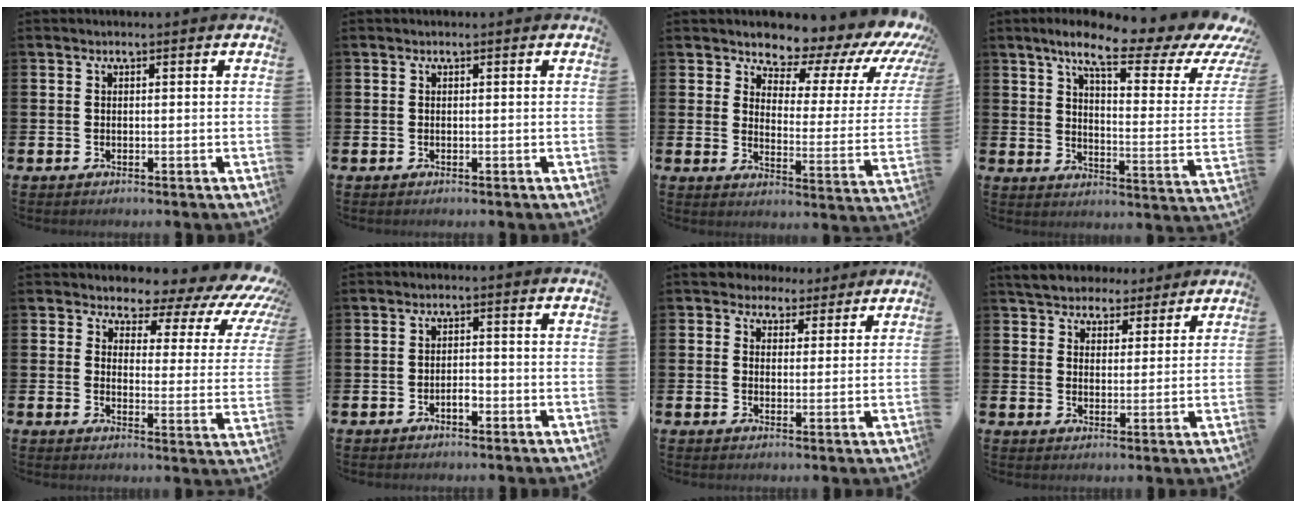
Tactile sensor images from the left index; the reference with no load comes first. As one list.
[{"total": 0.0}, {"total": 6.8, "force": [6.3, 2.2, 1.2], "torque": [-0.030, -0.071, 0.098]}, {"total": 9.6, "force": [6.9, 2.1, 6.3], "torque": [-0.111, -0.052, 0.101]}, {"total": 4.4, "force": [3.4, 2.3, 1.6], "torque": [-0.022, -0.046, 0.042]}, {"total": 1.6, "force": [-0.9, 0.7, 1.2], "torque": [-0.011, -0.003, -0.020]}, {"total": 3.9, "force": [3.2, 2.2, -0.1], "torque": [-0.007, -0.013, 0.054]}, {"total": 5.5, "force": [5.2, 1.9, 0.1], "torque": [-0.023, -0.025, 0.094]}]